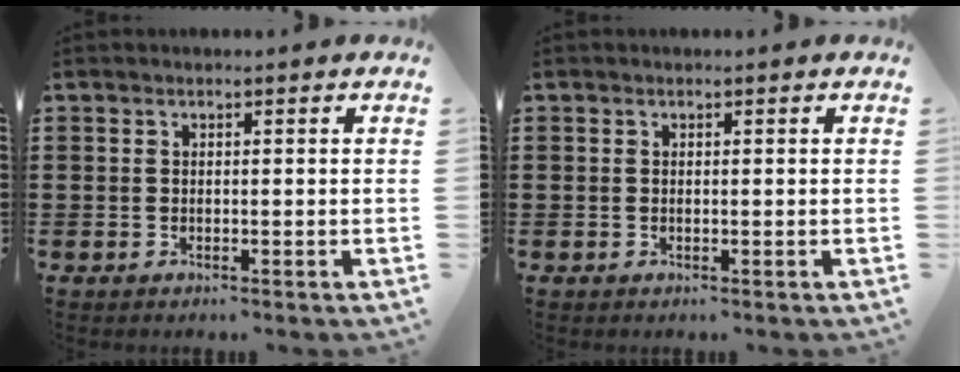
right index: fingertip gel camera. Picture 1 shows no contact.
{"total": 0.0}